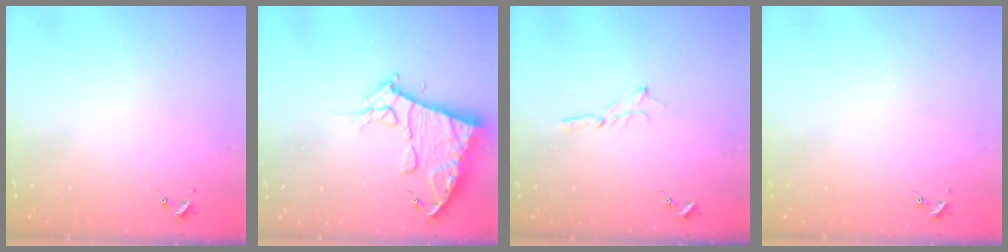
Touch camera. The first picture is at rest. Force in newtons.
{"total": 14.1, "press": 14.0, "slide": 1.5}
{"total": 2.3, "press": 2.3, "slide": 0.2}
{"total": 0.0}